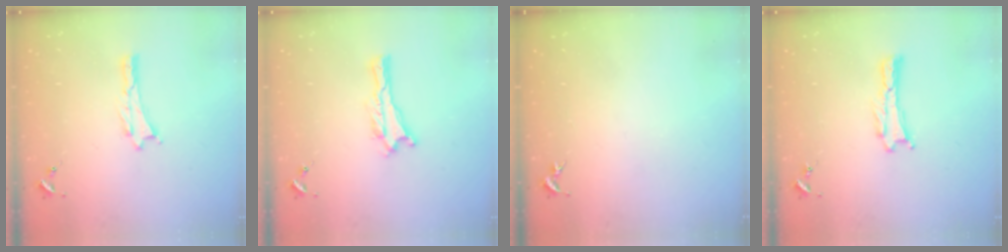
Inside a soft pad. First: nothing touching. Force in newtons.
{"total": 0.0}
{"total": 0.0}
{"total": 0.0}